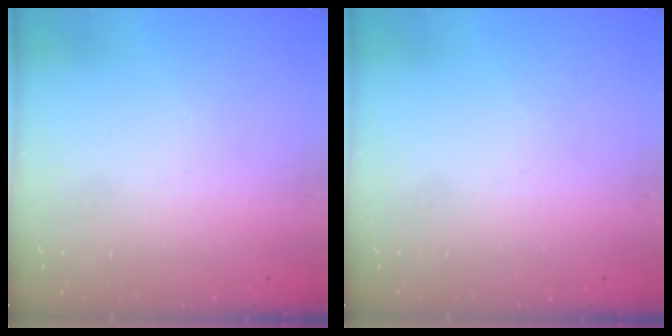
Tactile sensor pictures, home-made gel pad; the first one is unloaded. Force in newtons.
{"total": 0.0}